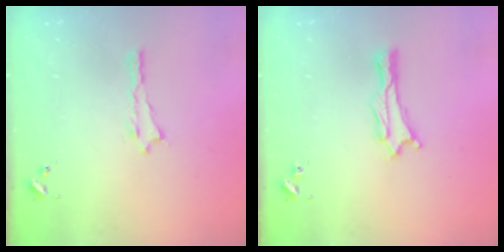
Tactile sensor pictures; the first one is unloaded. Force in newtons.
{"total": 1.9, "press": 1.9, "slide": 0.1}